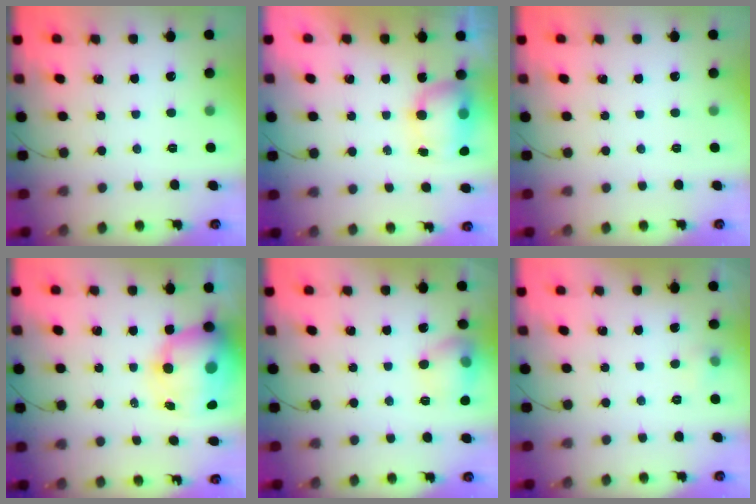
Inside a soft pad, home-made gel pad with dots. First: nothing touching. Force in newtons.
{"total": 11.3, "press": 8.5, "slide": 7.5}
{"total": 0.0}
{"total": 15.4, "press": 14.9, "slide": 3.8}
{"total": 11.2, "press": 11.2, "slide": 0.8}
{"total": 4.1, "press": 3.8, "slide": 1.6}